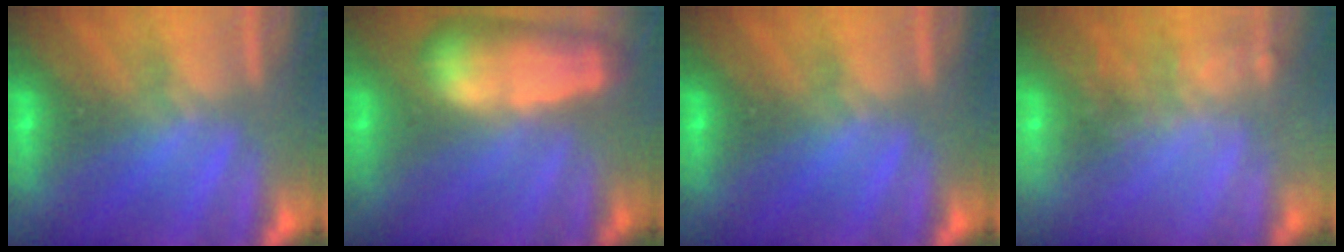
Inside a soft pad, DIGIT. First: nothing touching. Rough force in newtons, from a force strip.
{"total": 7.4}
{"total": 0.0}
{"total": 7.8}